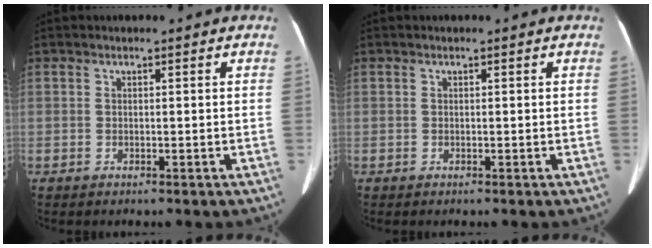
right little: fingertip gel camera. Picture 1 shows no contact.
{"total": 0.0}